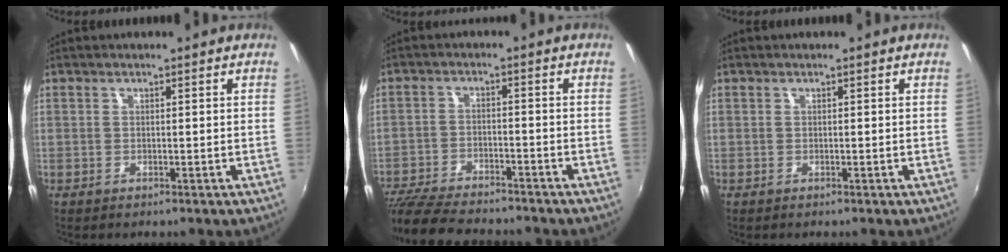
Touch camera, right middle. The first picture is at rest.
{"total": 13.5, "force": [-12.0, 2.5, 5.7], "torque": [-0.133, -0.025, -0.200]}
{"total": 0.0}